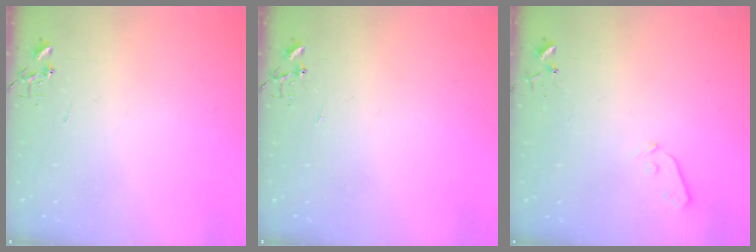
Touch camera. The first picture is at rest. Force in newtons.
{"total": 0.0}
{"total": 3.7, "press": 3.6, "slide": 0.6}